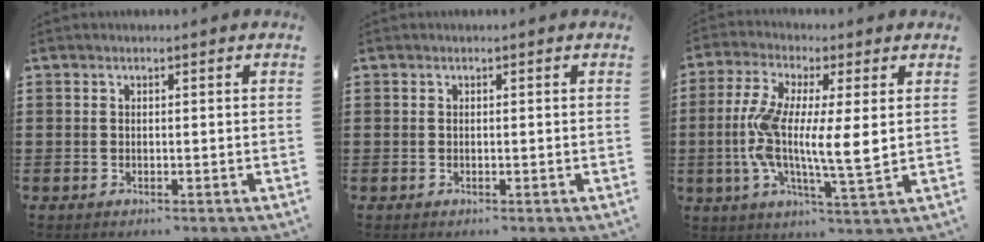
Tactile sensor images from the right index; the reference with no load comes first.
{"total": 0.0}
{"total": 10.1, "force": [0.0, 2.5, 9.8], "torque": [-0.203, -0.005, -0.004]}